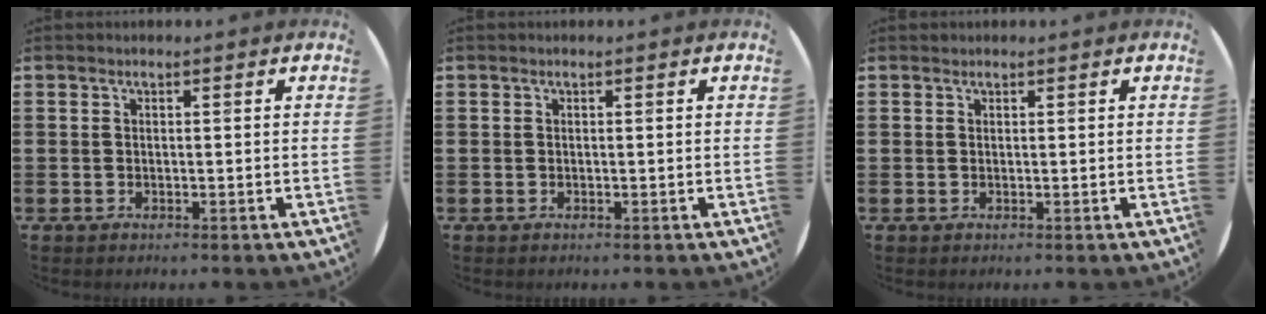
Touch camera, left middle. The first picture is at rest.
{"total": 0.0}
{"total": 0.0}